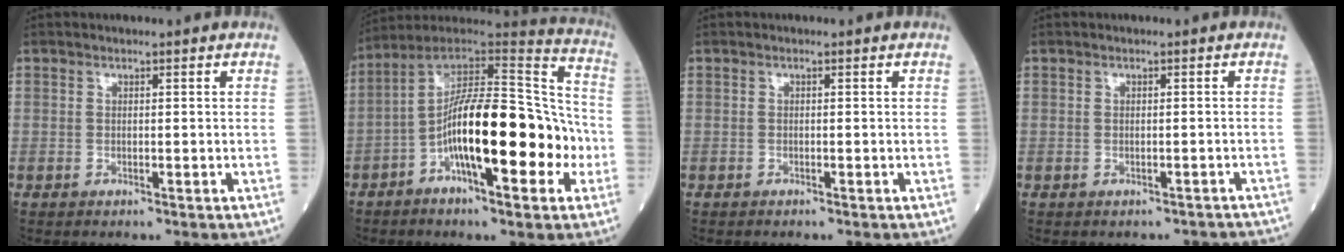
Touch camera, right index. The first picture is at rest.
{"total": 22.6, "force": [-5.2, 6.6, 21.0], "torque": [-0.345, 0.032, -0.079]}
{"total": 0.7, "force": [-0.3, 0.4, 0.4], "torque": [-0.018, 0.000, -0.005]}
{"total": 4.9, "force": [-3.8, 2.6, 1.6], "torque": [-0.027, 0.022, -0.039]}